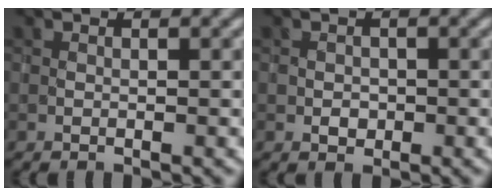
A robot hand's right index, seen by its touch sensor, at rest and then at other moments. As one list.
[{"total": 1.3, "force": [-0.2, 1.1, 0.7], "torque": [-0.014, -0.003, -0.004]}]